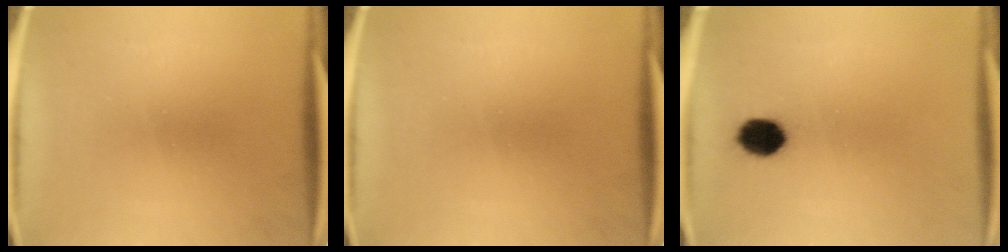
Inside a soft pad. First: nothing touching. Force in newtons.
{"total": 0.0}
{"total": 5.7}